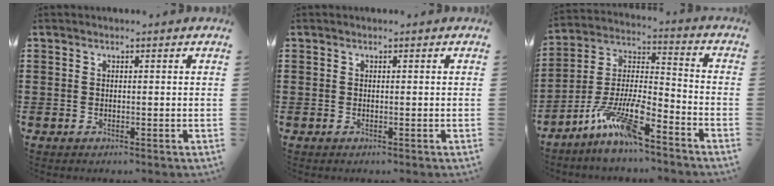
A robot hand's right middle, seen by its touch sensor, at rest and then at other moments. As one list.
[{"total": 0.0}, {"total": 10.7, "force": [-8.0, 2.0, 6.8], "torque": [-0.157, 0.002, -0.159]}]